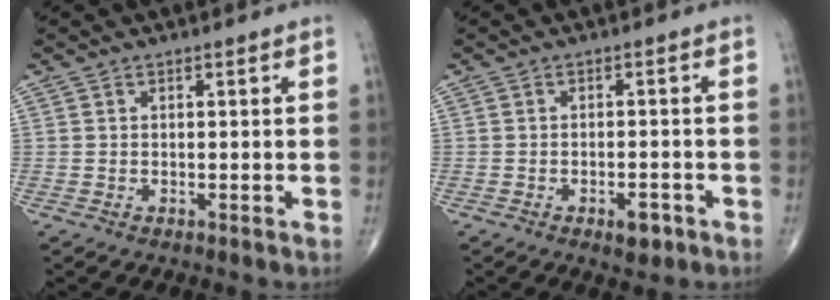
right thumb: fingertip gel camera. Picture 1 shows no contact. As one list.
[{"total": 3.5, "force": [-1.9, 1.6, 2.4], "torque": [-0.023, 0.008, -0.024]}]